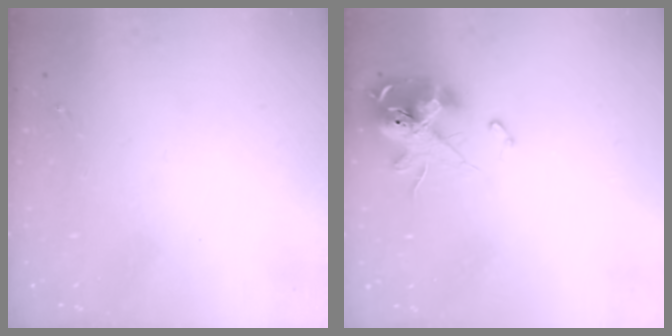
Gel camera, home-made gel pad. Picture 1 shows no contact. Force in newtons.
{"total": 13.9, "press": 13.8, "slide": 1.9}